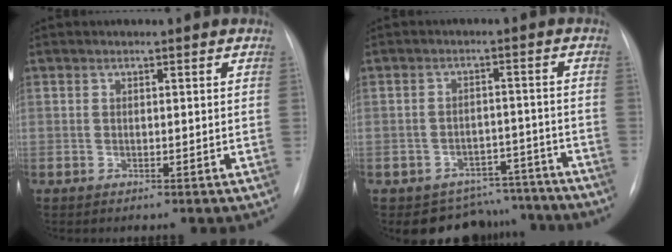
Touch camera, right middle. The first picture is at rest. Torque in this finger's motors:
{"motor_torque": [0.79, -0.95, 0.06, 0.02]}